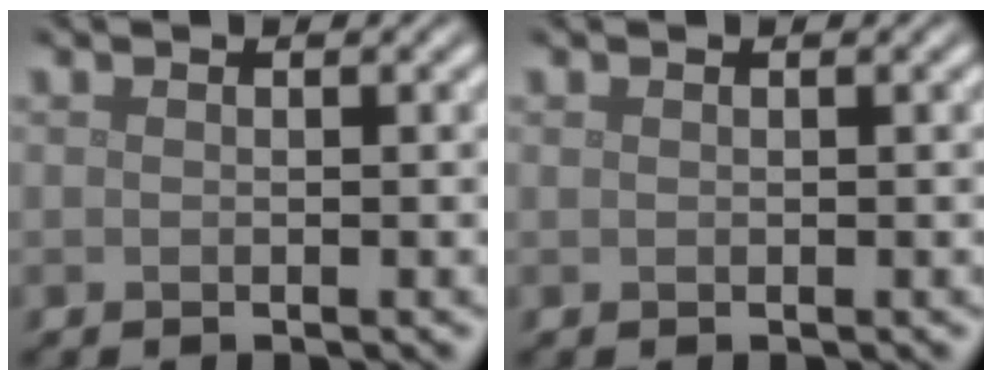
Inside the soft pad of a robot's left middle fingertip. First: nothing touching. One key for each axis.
{"total": 0.0}